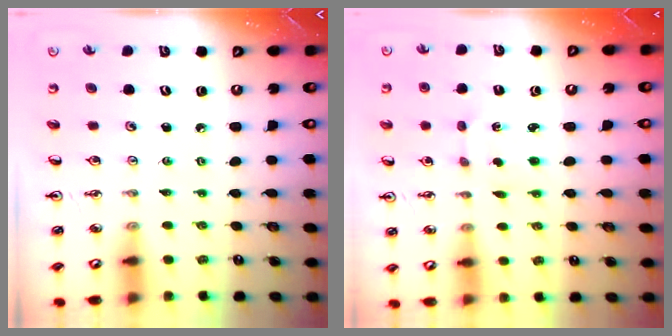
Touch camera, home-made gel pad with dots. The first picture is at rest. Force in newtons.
{"total": 2.1, "press": 2.0, "slide": 0.6}